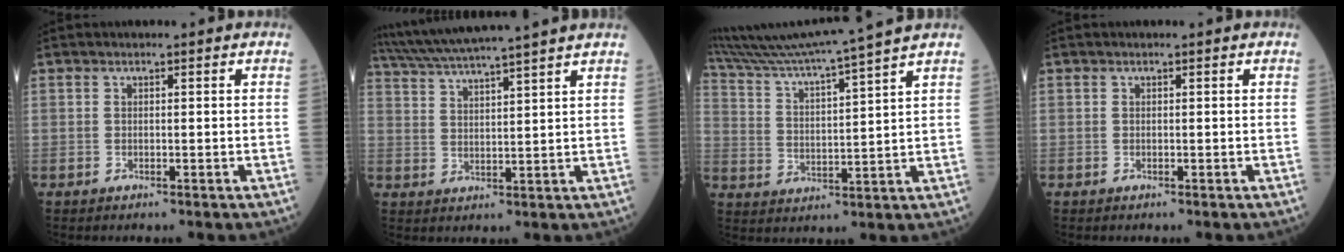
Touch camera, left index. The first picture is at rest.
{"total": 14.0, "force": [12.3, -1.7, 6.5], "torque": [-0.121, 0.010, 0.187]}
{"total": 15.5, "force": [13.6, -2.8, 6.9], "torque": [-0.126, -0.012, 0.214]}
{"total": 0.0}